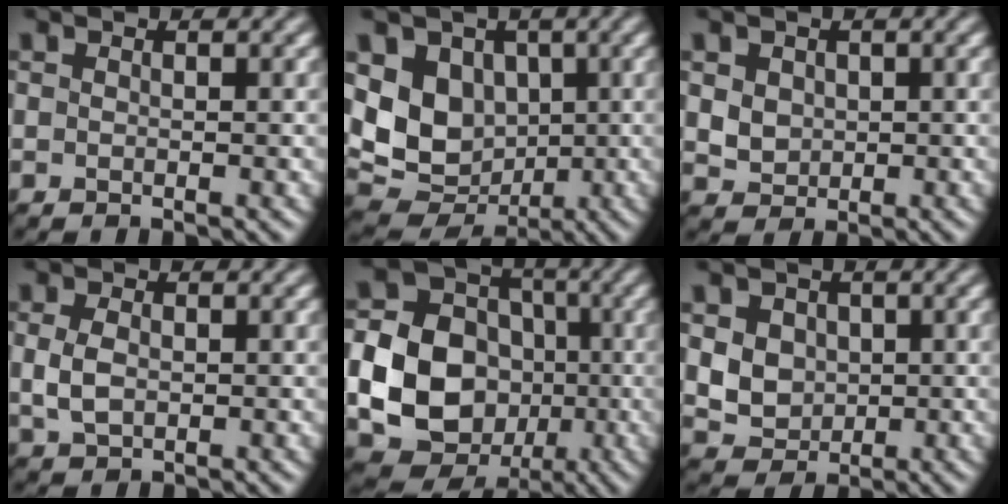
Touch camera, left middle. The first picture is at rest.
{"total": 7.7, "force": [1.2, 6.3, 4.2], "torque": [-0.085, -0.018, 0.020]}
{"total": 3.0, "force": [0.9, 2.4, 1.4], "torque": [-0.036, 0.008, 0.024]}
{"total": 2.5, "force": [0.1, 1.7, 1.8], "torque": [-0.045, 0.000, 0.002]}
{"total": 13.2, "force": [-2.0, 11.5, 6.2], "torque": [-0.130, -0.024, -0.045]}
{"total": 5.2, "force": [1.2, 4.3, 2.6], "torque": [-0.054, 0.013, 0.020]}